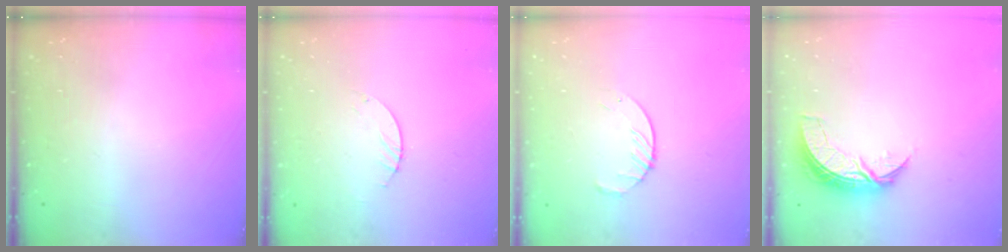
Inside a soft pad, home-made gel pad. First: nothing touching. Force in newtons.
{"total": 0.9, "press": 0.8, "slide": 0.2}
{"total": 3.8, "press": 3.8, "slide": 0.4}
{"total": 7.3, "press": 7.3, "slide": 0.5}